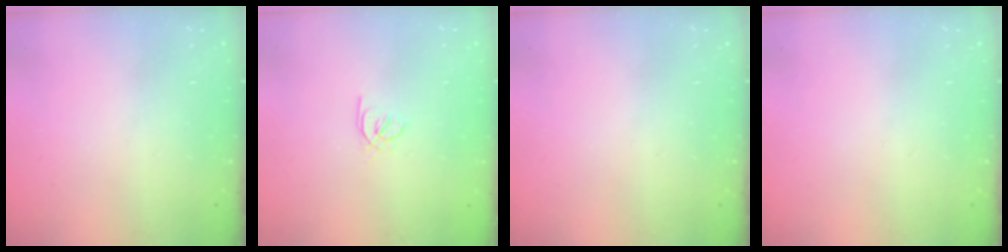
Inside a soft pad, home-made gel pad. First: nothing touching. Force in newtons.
{"total": 1.8, "press": 1.8, "slide": 0.5}
{"total": 0.0}
{"total": 0.0}